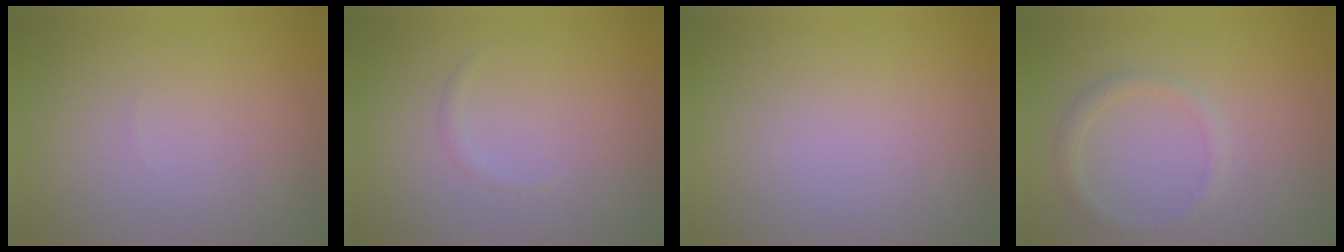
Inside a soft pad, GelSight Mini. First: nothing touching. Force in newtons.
{"total": 0.5, "press": 0.5, "slide": 0.0}
{"total": 0.0}
{"total": 1.4, "press": 1.4, "slide": 0.1}